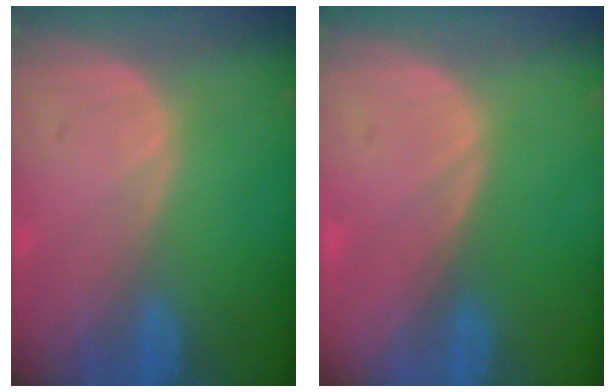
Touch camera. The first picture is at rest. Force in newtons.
{"total": 0.0}